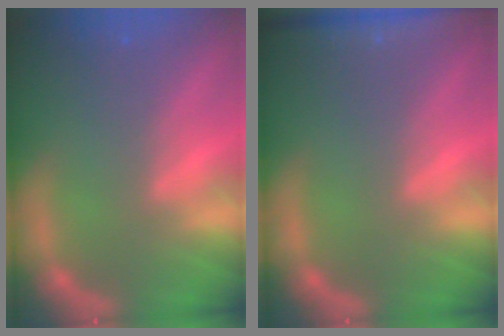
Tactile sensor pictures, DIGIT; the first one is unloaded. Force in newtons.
{"total": 6.0}